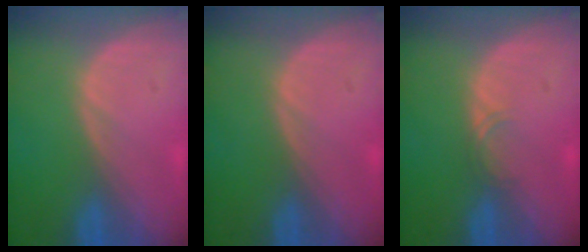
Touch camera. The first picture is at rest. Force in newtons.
{"total": 0.0}
{"total": 1.1, "press": 1.1, "slide": 0.1}